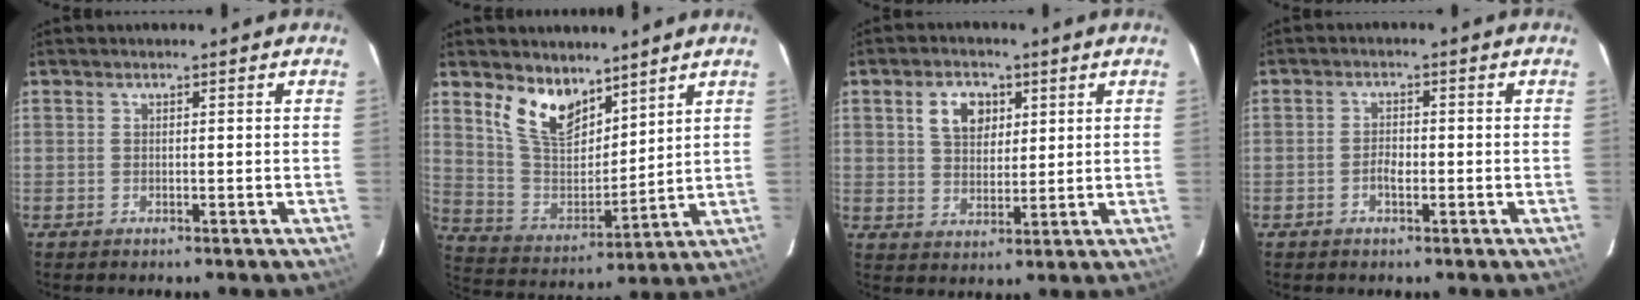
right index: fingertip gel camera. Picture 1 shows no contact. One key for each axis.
{"total": 12.0, "fx": 8.3, "fy": 6.0, "fz": 6.3, "tx": -0.128, "ty": 0.003, "tz": 0.170}
{"total": 6.7, "fx": 2.8, "fy": 4.6, "fz": 4.0, "tx": -0.070, "ty": 0.015, "tz": 0.052}
{"total": 2.0, "fx": -0.9, "fy": 0.9, "fz": 1.6, "tx": -0.033, "ty": 0.004, "tz": -0.017}